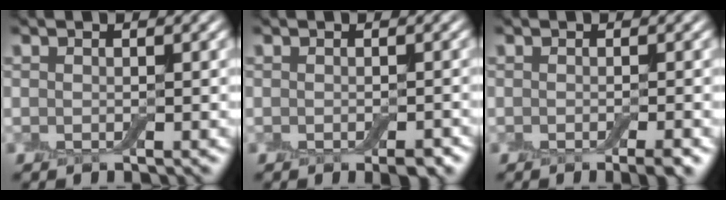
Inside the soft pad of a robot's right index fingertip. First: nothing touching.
{"total": 1.7, "force": [-0.9, 0.5, 1.3], "torque": [-0.018, -0.002, -0.011]}
{"total": 2.3, "force": [-1.1, 0.4, 1.9], "torque": [-0.023, -0.002, -0.019]}